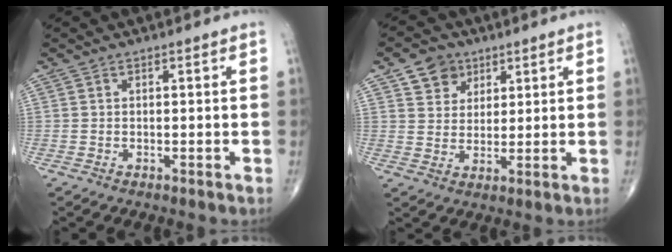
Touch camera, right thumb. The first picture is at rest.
{"total": 6.5, "force": [3.5, 5.1, 1.9], "torque": [-0.006, -0.016, 0.060]}